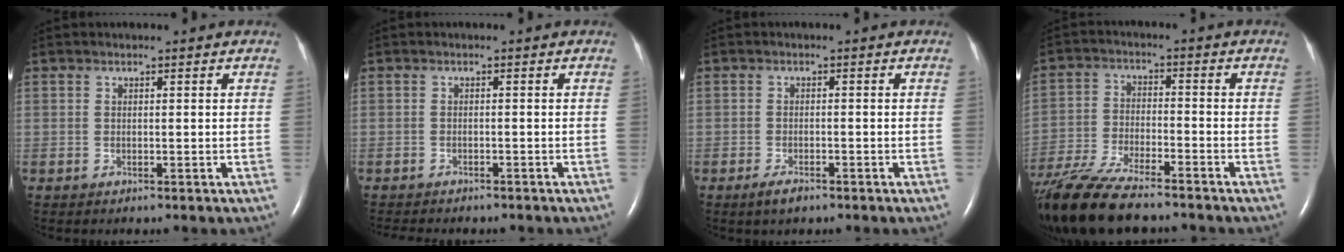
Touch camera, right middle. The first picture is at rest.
{"total": 6.8, "force": [-5.9, 2.0, 2.7], "torque": [-0.036, -0.003, -0.072]}
{"total": 2.3, "force": [-1.7, 0.7, 1.4], "torque": [-0.037, -0.005, -0.028]}
{"total": 15.7, "force": [-12.9, 2.6, 8.6], "torque": [-0.183, -0.041, -0.226]}